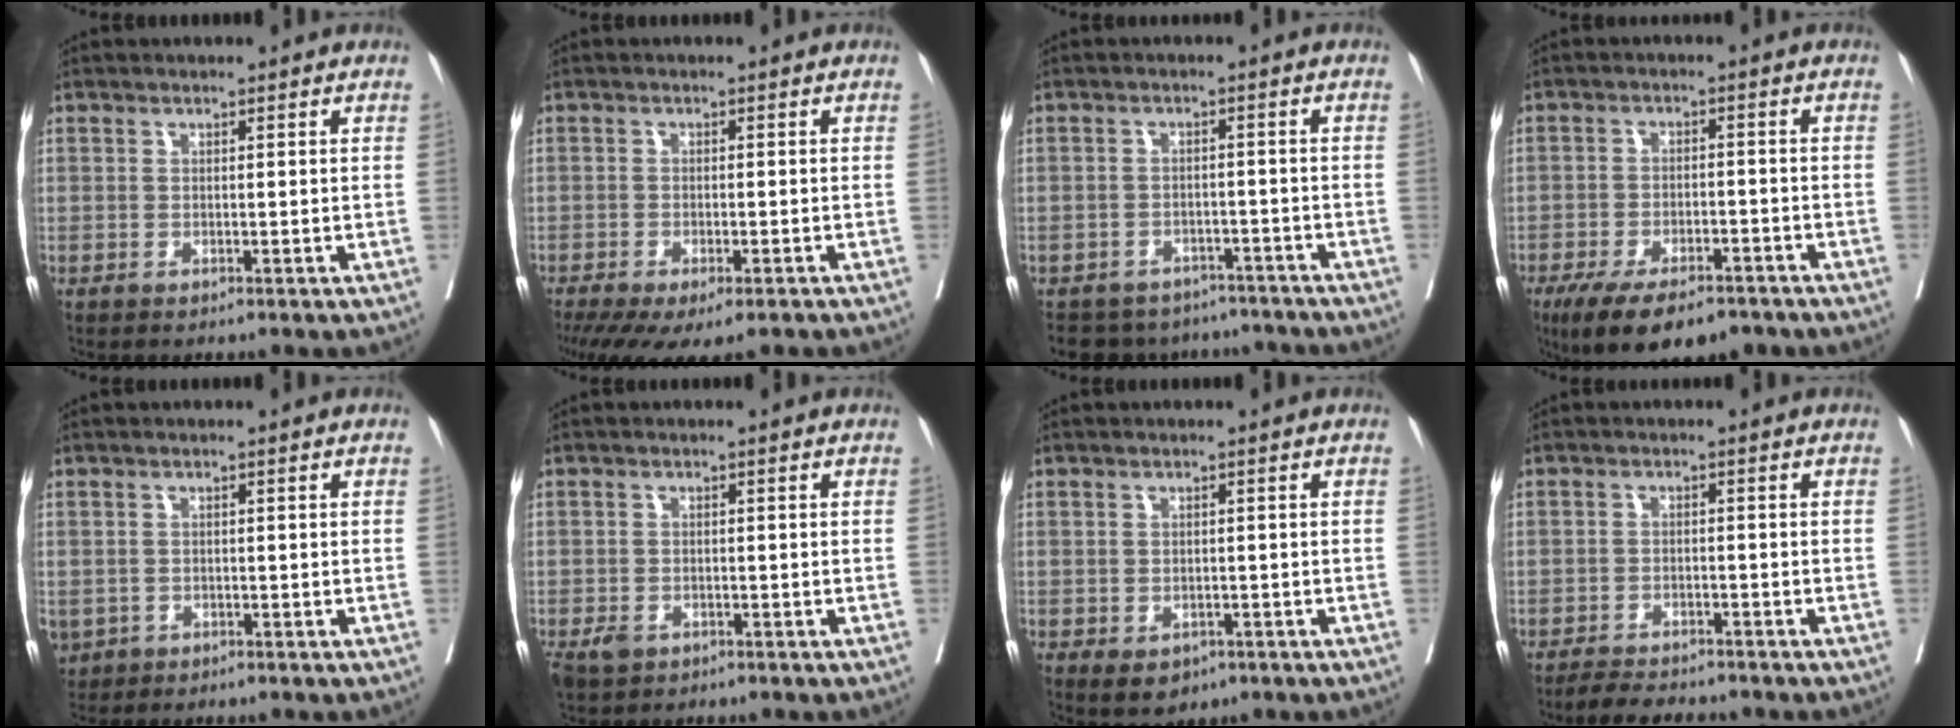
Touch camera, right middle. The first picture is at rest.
{"total": 11.2, "force": [-8.3, 3.6, 6.6], "torque": [-0.118, -0.017, -0.120]}
{"total": 10.0, "force": [-8.9, 4.4, 1.0], "torque": [-0.010, 0.015, -0.107]}
{"total": 11.7, "force": [-8.6, 4.2, 6.6], "torque": [-0.102, -0.009, -0.135]}
{"total": 4.1, "force": [-2.2, 3.4, 1.0], "torque": [-0.023, 0.001, -0.032]}
{"total": 3.4, "force": [-2.1, 2.3, 1.4], "torque": [-0.023, -0.002, -0.031]}
{"total": 4.1, "force": [-2.3, 2.9, 1.9], "torque": [-0.020, -0.001, -0.024]}
{"total": 5.6, "force": [-5.1, 1.2, 1.7], "torque": [-0.027, -0.012, -0.083]}